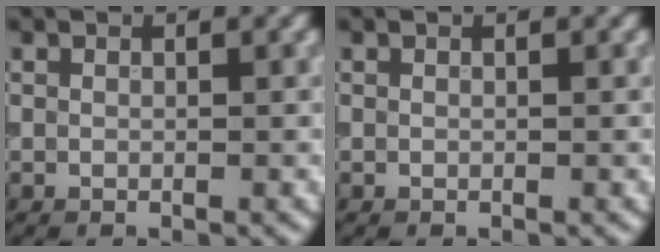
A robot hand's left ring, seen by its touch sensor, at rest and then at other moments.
{"total": 0.0}